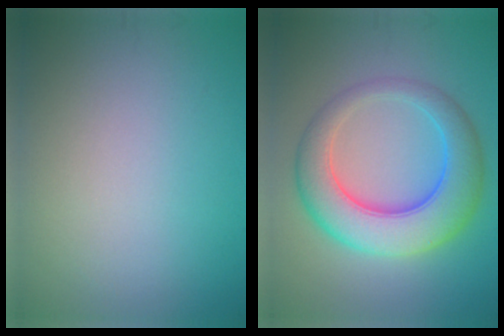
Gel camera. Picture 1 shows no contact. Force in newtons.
{"total": 8.1, "press": 8.0, "slide": 0.2}